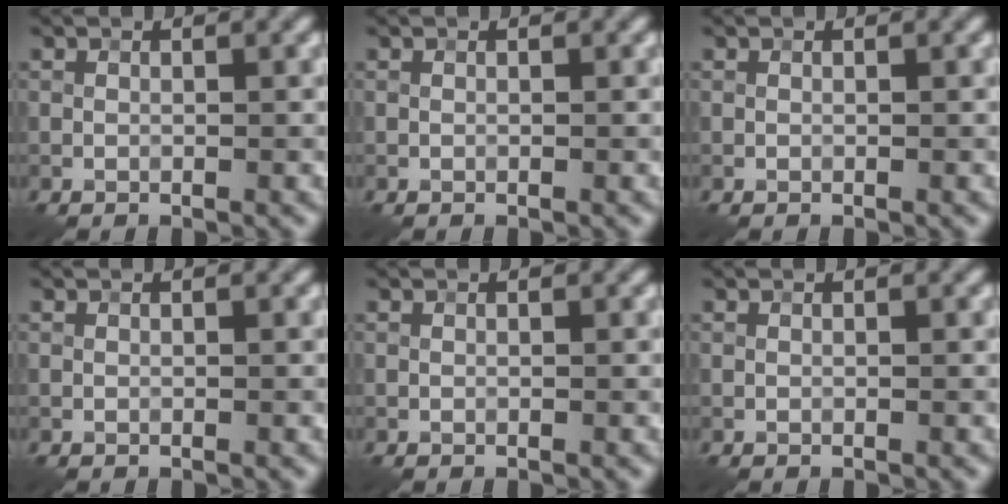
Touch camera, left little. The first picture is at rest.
{"total": 0.0}
{"total": 0.0}
{"total": 0.0}
{"total": 0.0}
{"total": 0.0}